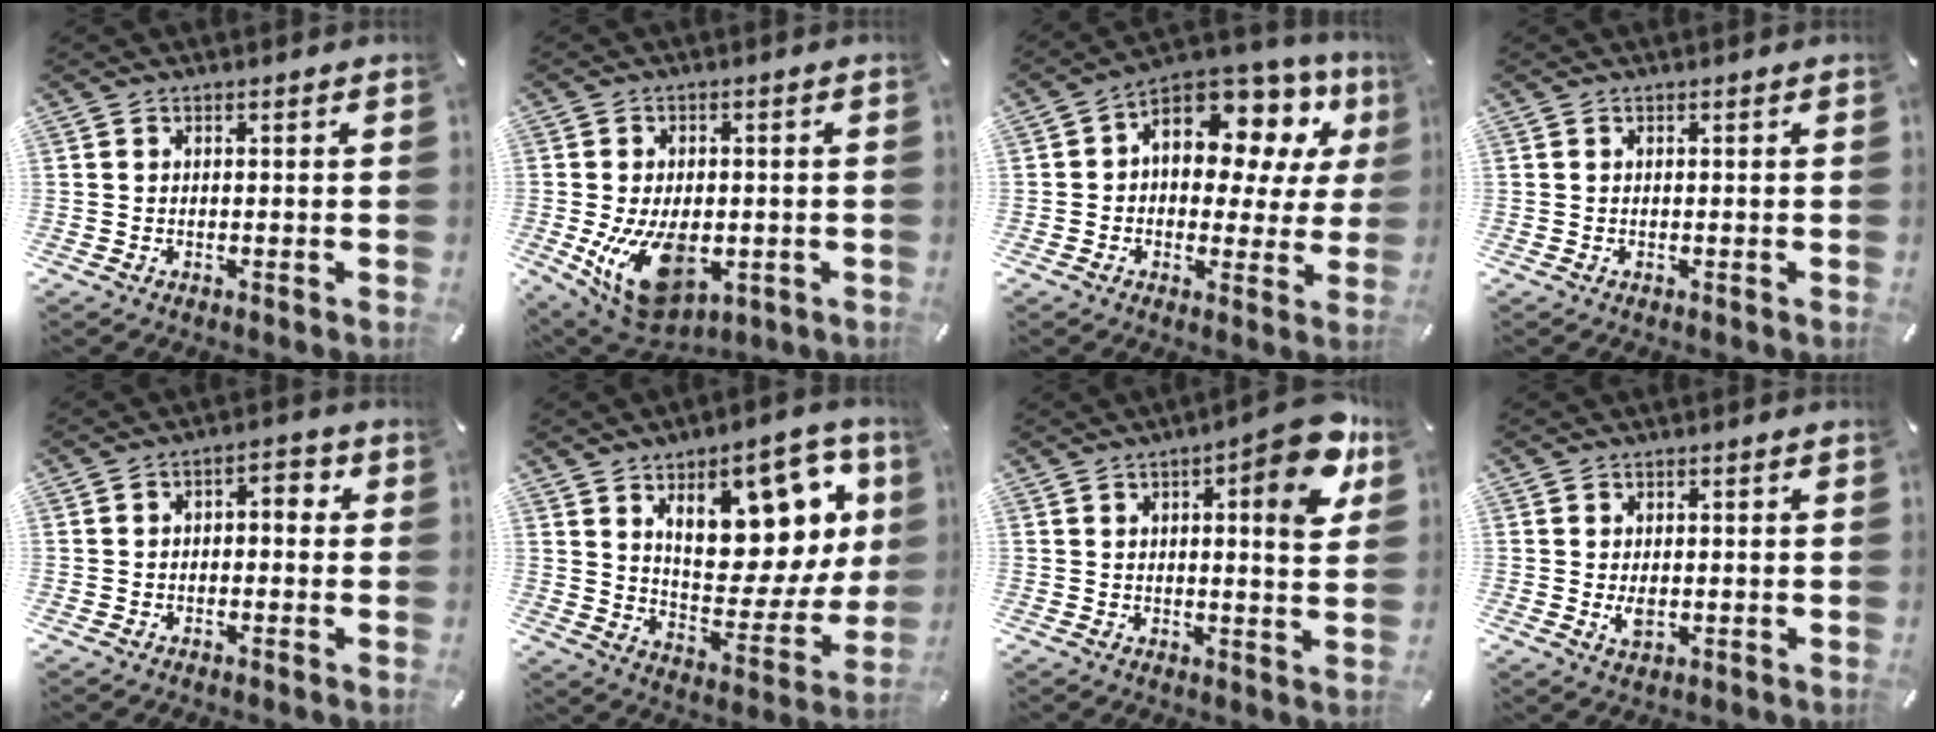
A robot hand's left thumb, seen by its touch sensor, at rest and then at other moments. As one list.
[{"total": 14.5, "force": [-3.3, 9.0, 10.9], "torque": [-0.203, -0.001, -0.046]}, {"total": 13.5, "force": [6.5, 8.3, 8.4], "torque": [-0.122, -0.053, 0.113]}, {"total": 0.0}, {"total": 3.5, "force": [-1.4, 2.2, 2.3], "torque": [-0.035, 0.016, -0.032]}, {"total": 20.7, "force": [10.4, 10.3, 14.7], "torque": [-0.195, -0.074, 0.171]}, {"total": 11.6, "force": [5.2, 3.0, 10.0], "torque": [-0.111, -0.037, 0.074]}, {"total": 2.9, "force": [-0.2, 1.8, 2.3], "torque": [-0.041, -0.003, -0.006]}]